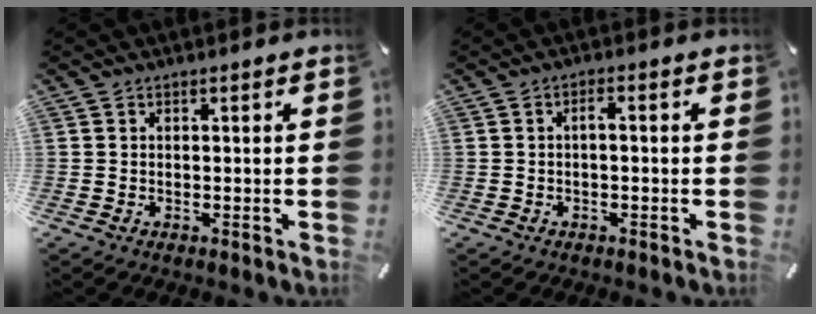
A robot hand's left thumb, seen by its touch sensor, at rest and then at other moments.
{"total": 2.0, "force": [-0.3, 0.5, 1.9], "torque": [-0.035, 0.007, -0.009]}